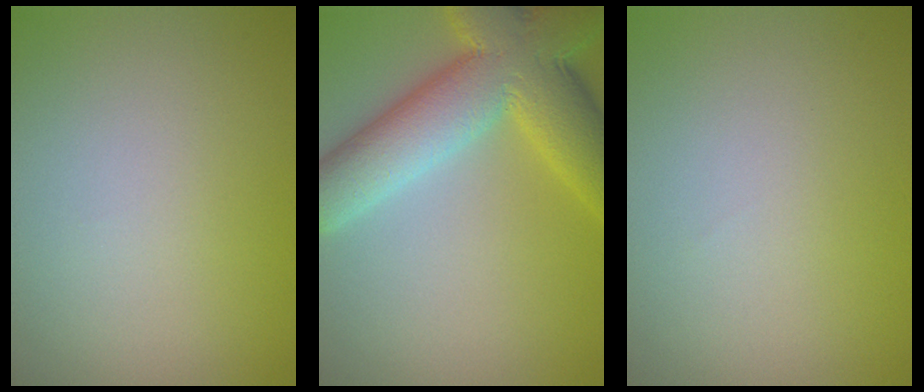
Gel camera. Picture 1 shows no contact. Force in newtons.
{"total": 10.8, "press": 10.8, "slide": 0.5}
{"total": 0.0}